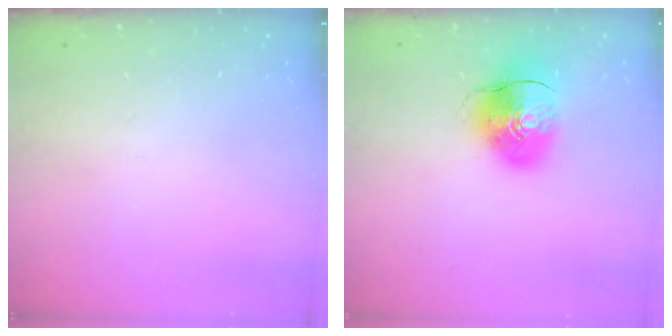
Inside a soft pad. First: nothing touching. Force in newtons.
{"total": 10.6, "press": 10.5, "slide": 1.8}